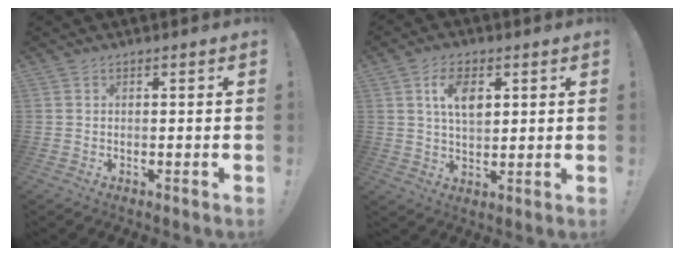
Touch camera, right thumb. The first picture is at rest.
{"total": 8.9, "force": [3.0, 5.3, 6.4], "torque": [-0.097, 0.002, 0.052]}